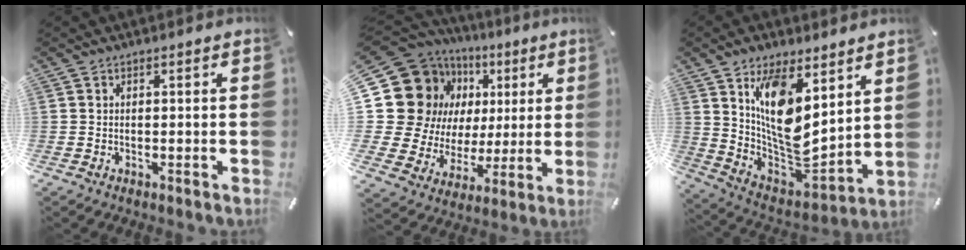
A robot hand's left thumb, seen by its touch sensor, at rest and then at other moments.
{"total": 23.2, "force": [6.9, 18.9, 11.4], "torque": [-0.216, -0.047, 0.157]}
{"total": 14.2, "force": [7.1, 7.5, 9.8], "torque": [-0.192, -0.063, 0.132]}